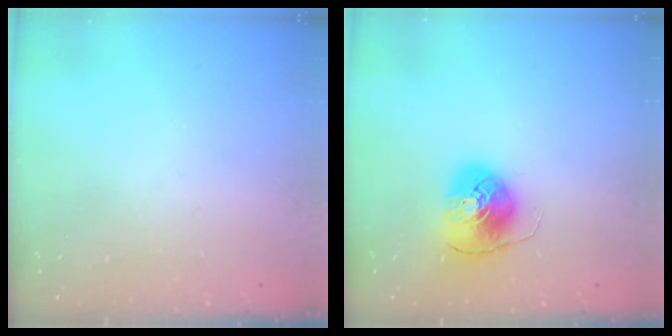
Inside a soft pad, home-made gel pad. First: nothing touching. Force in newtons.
{"total": 8.1, "press": 8.1, "slide": 0.6}